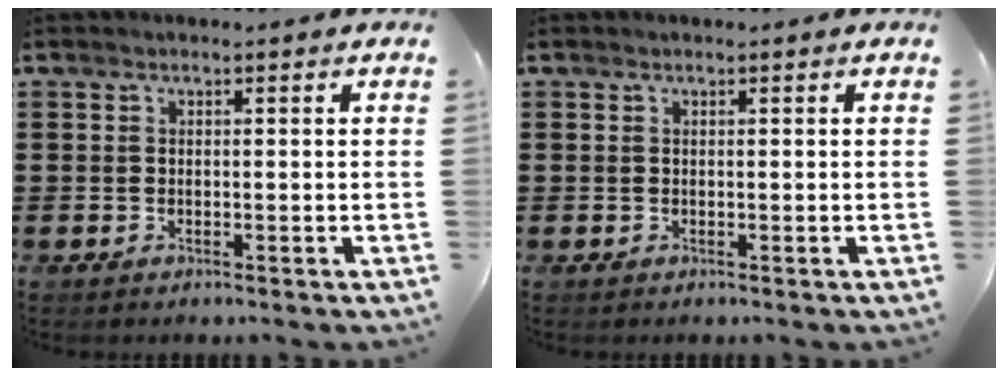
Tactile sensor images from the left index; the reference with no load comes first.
{"total": 0.0}